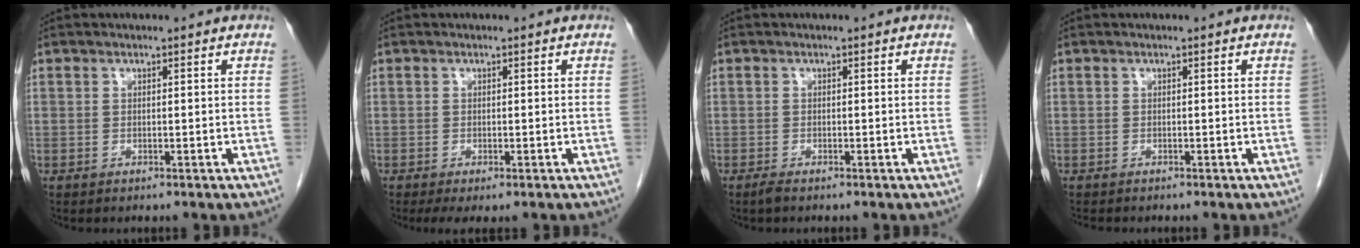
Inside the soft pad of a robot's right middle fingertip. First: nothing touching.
{"total": 2.6, "force": [-1.7, 0.8, 1.8], "torque": [-0.025, -0.007, -0.023]}
{"total": 0.8, "force": [-0.7, 0.0, 0.5], "torque": [-0.018, -0.004, -0.014]}
{"total": 1.2, "force": [-1.1, 0.2, 0.4], "torque": [-0.011, -0.003, -0.015]}